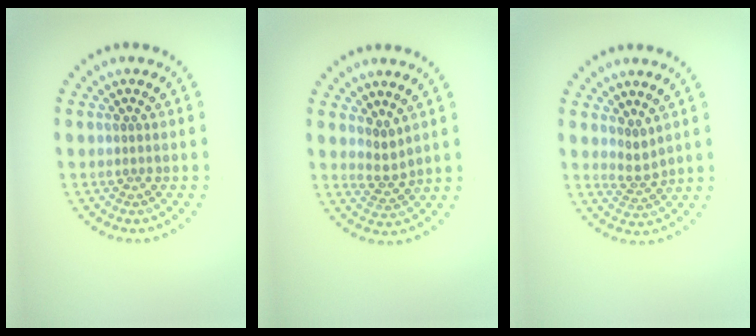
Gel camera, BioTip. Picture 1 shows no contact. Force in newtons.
{"total": 1.9, "press": 1.4, "slide": 1.3}
{"total": 1.8, "press": 1.3, "slide": 1.2}